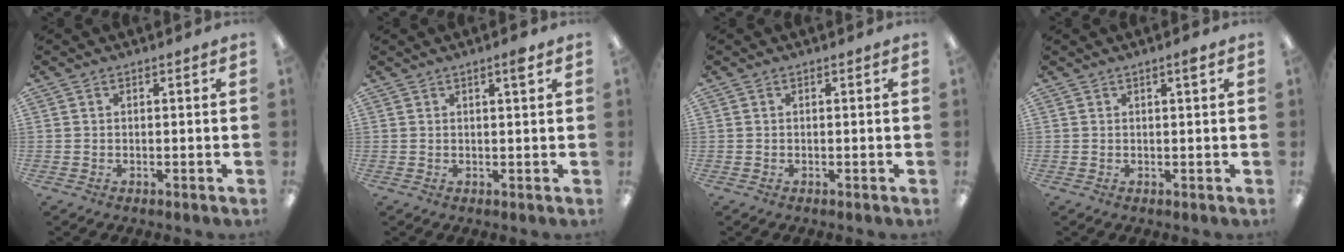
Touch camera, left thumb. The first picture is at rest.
{"total": 2.6, "force": [1.6, 0.3, 2.0], "torque": [-0.028, -0.004, 0.023]}
{"total": 0.0}
{"total": 1.8, "force": [1.1, 0.2, 1.5], "torque": [-0.024, -0.002, 0.016]}